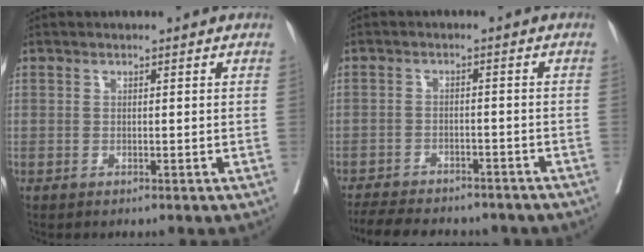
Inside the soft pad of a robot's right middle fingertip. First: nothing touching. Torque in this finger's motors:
{"motor_torque": [1.07, -1.07, 0.16, 0.04]}